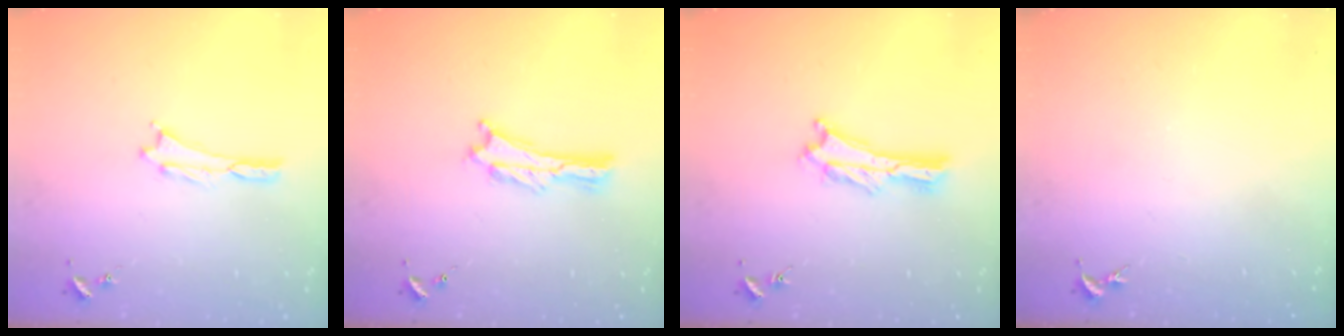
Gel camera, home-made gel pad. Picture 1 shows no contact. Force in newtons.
{"total": 0.9, "press": 0.9, "slide": 0.2}
{"total": 2.3, "press": 2.3, "slide": 0.3}
{"total": 0.0}